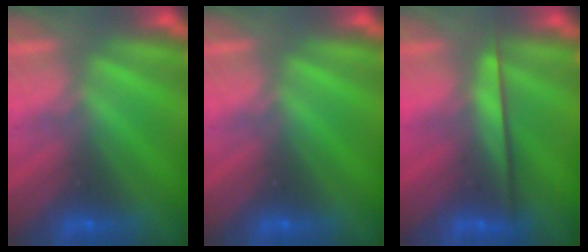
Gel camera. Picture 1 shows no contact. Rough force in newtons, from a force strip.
{"total": 0.0}
{"total": 2.4}